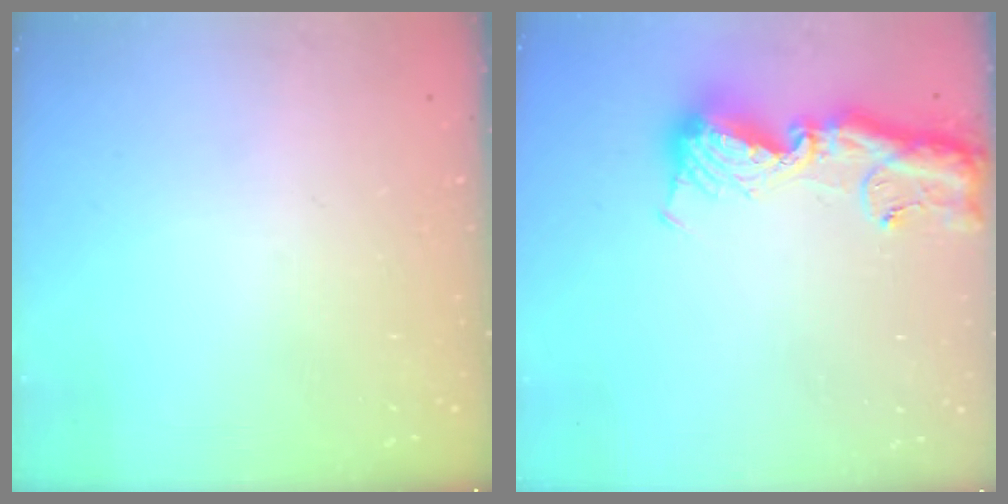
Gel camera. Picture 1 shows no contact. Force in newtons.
{"total": 15.7, "press": 15.6, "slide": 1.6}